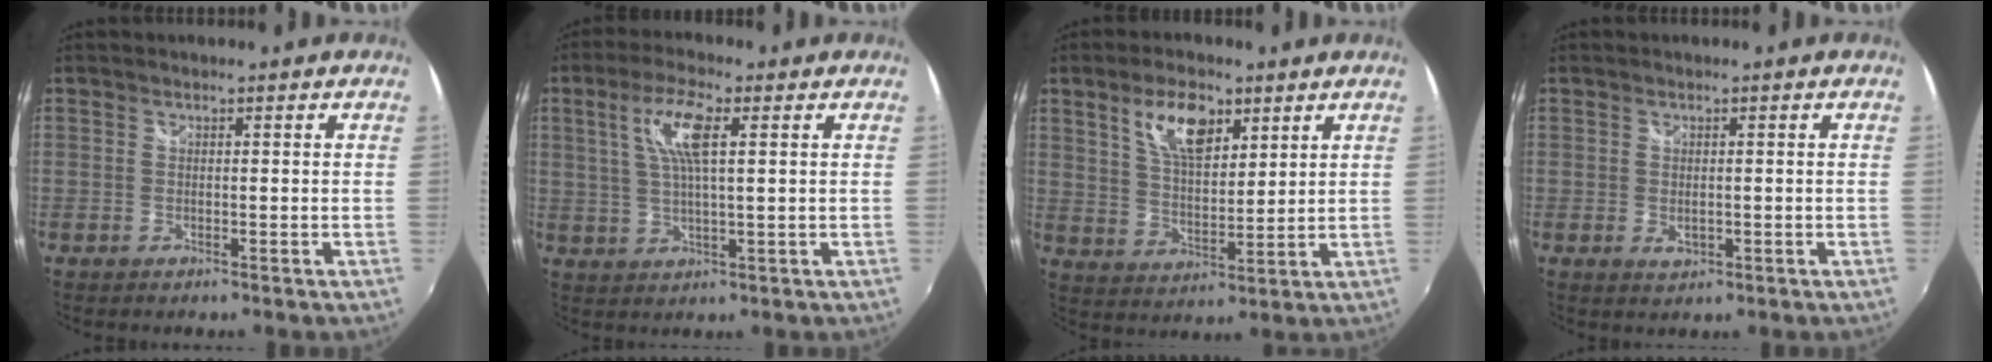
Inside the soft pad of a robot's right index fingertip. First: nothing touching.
{"total": 8.0, "force": [2.5, 1.6, 7.4], "torque": [-0.143, 0.007, 0.048]}
{"total": 9.7, "force": [5.2, 4.3, 6.9], "torque": [-0.124, 0.012, 0.098]}
{"total": 2.0, "force": [-0.3, 1.5, 1.3], "torque": [-0.022, -0.004, -0.002]}